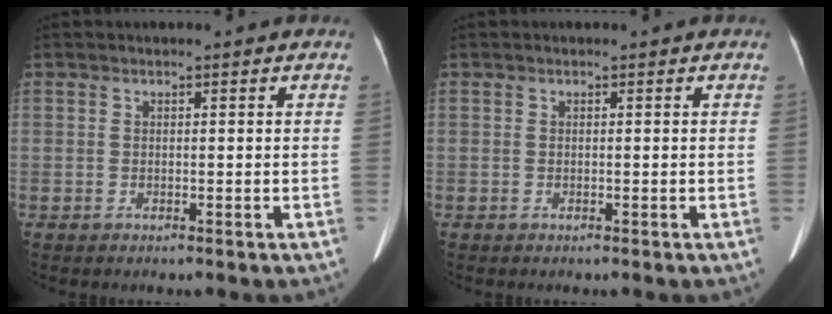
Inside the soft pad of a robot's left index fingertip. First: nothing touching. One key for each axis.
{"total": 0.0}